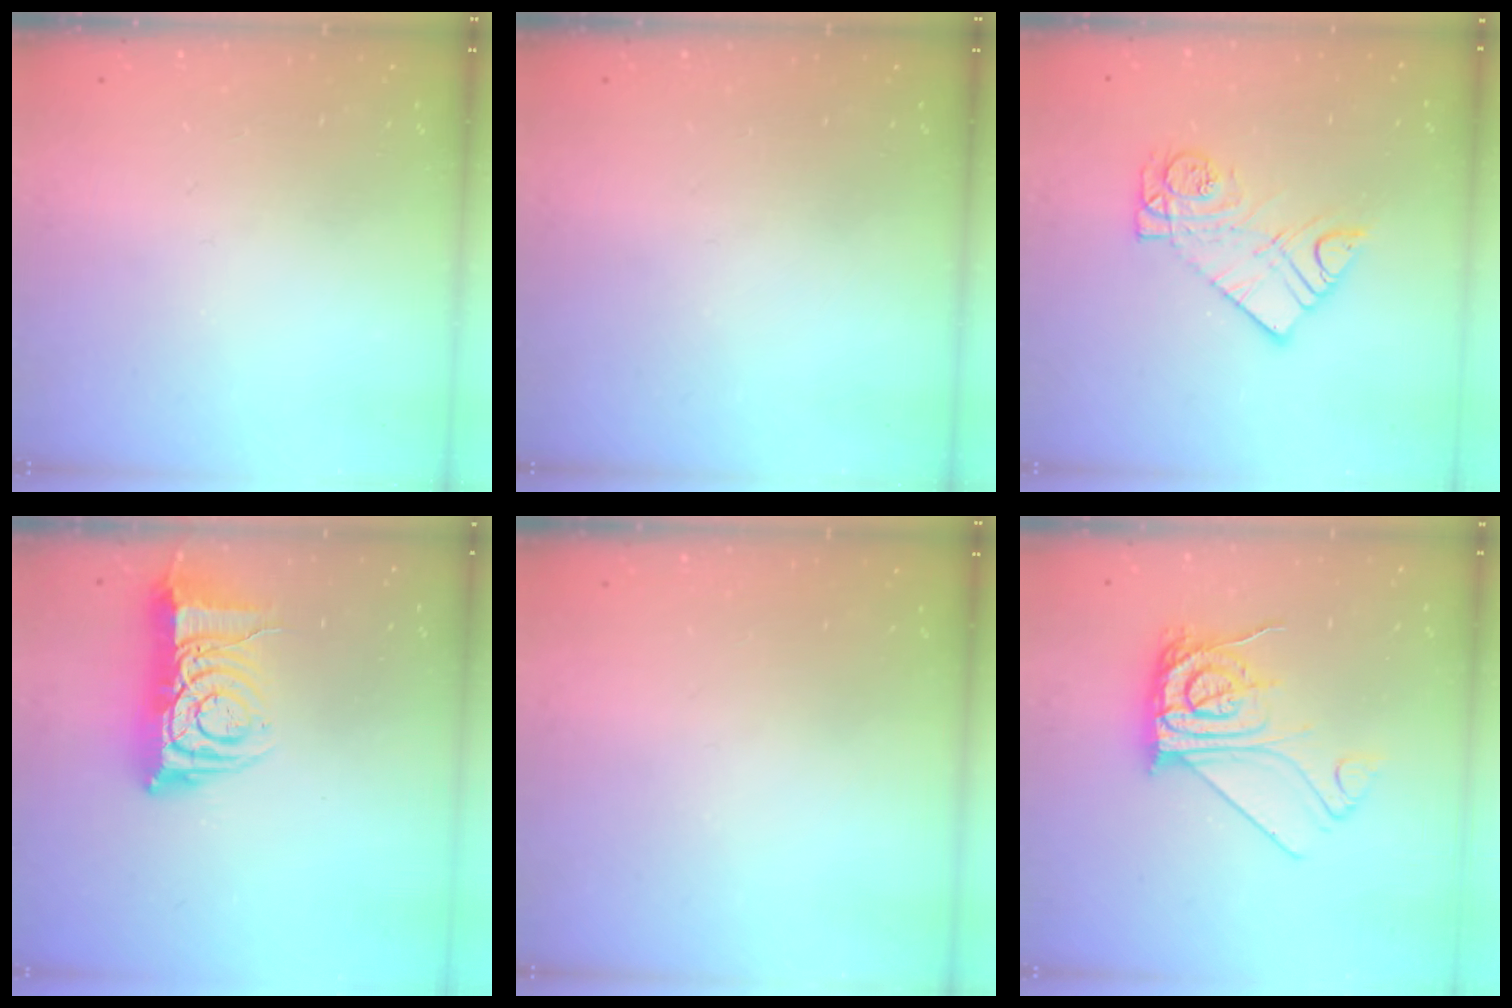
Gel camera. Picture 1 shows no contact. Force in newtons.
{"total": 0.0}
{"total": 10.5, "press": 10.4, "slide": 0.9}
{"total": 11.7, "press": 11.6, "slide": 1.0}
{"total": 0.0}
{"total": 11.8, "press": 11.8, "slide": 1.2}